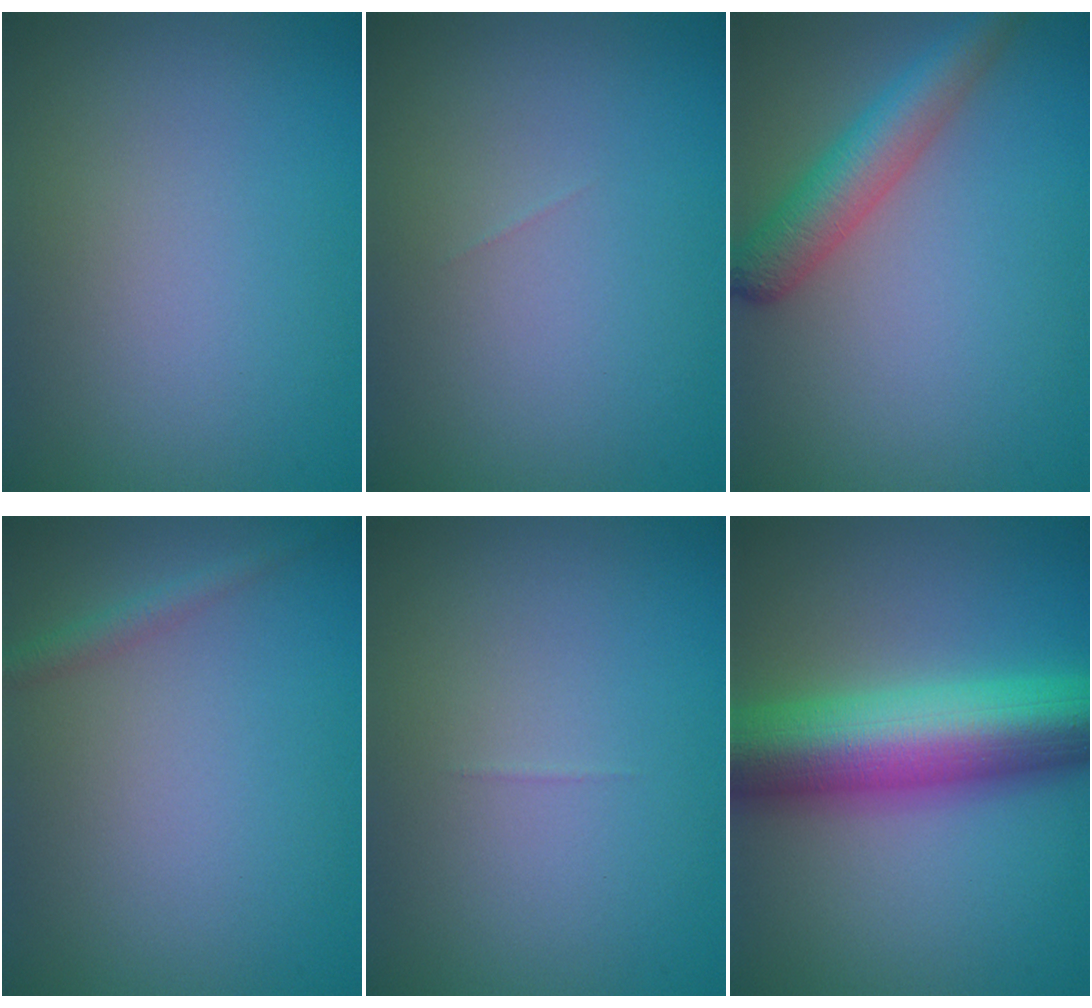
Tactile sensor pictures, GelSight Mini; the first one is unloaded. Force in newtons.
{"total": 0.0}
{"total": 4.5, "press": 4.5, "slide": 0.2}
{"total": 1.3, "press": 1.3, "slide": 0.0}
{"total": 0.0}
{"total": 11.8, "press": 11.8, "slide": 0.3}